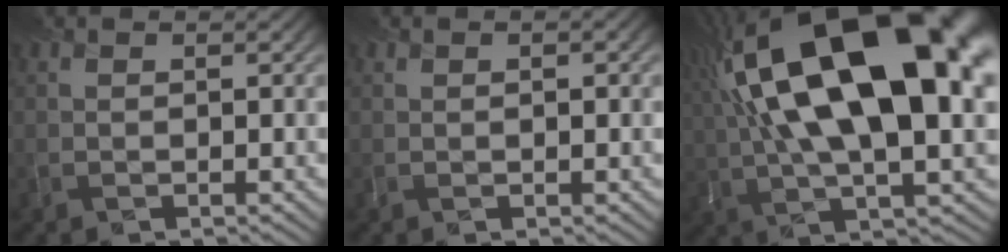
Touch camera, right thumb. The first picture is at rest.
{"total": 0.6, "force": [0.1, 0.1, 0.6], "torque": [-0.006, -0.002, 0.005]}
{"total": 21.6, "force": [5.4, 9.3, 18.8], "torque": [-0.340, 0.030, 0.091]}